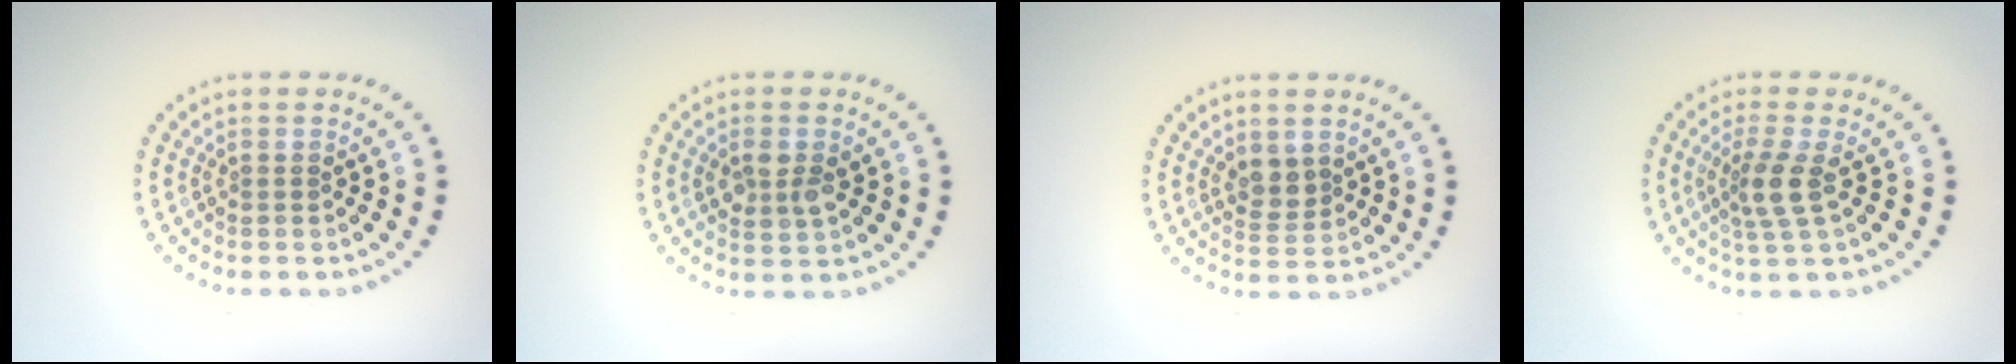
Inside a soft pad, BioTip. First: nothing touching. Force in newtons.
{"total": 2.6, "press": 2.5, "slide": 0.6}
{"total": 2.0, "press": 1.8, "slide": 0.9}
{"total": 2.7, "press": 2.1, "slide": 1.8}